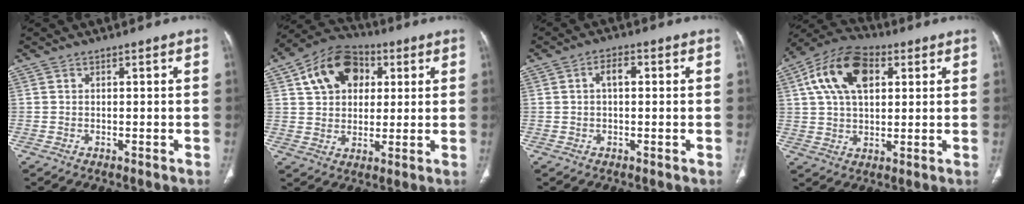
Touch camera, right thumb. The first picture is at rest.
{"total": 14.1, "force": [5.0, 10.0, 8.5], "torque": [-0.115, 0.005, 0.077]}
{"total": 3.3, "force": [0.6, 1.7, 2.8], "torque": [-0.050, 0.012, 0.009]}
{"total": 14.9, "force": [4.9, 8.8, 11.0], "torque": [-0.191, 0.011, 0.082]}